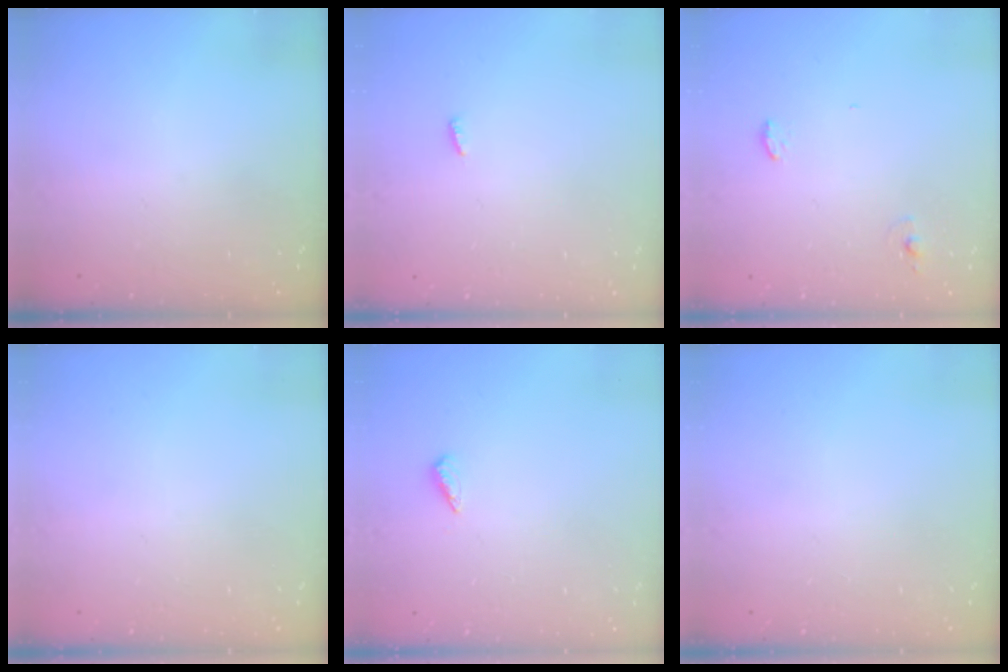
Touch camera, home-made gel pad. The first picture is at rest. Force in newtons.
{"total": 3.0, "press": 2.9, "slide": 0.8}
{"total": 5.1, "press": 4.5, "slide": 2.4}
{"total": 0.0}
{"total": 3.6, "press": 3.4, "slide": 1.2}
{"total": 0.0}